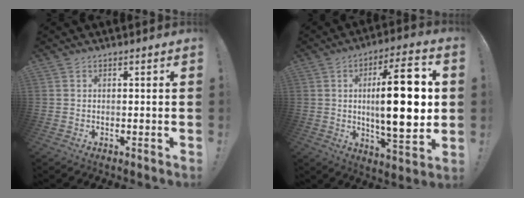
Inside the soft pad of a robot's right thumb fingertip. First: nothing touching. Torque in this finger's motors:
{"motor_torque": [0.64, 1.82, 1.38, 0.24, 0.27]}